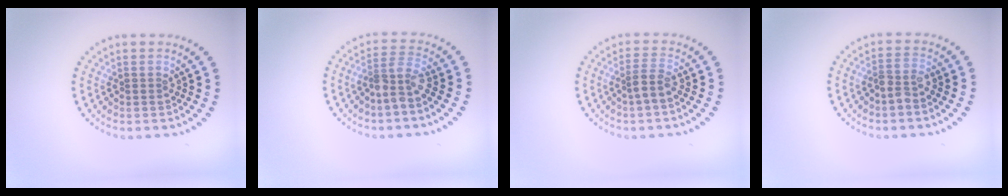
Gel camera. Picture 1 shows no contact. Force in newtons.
{"total": 2.6, "press": 1.9, "slide": 1.8}
{"total": 2.0, "press": 1.5, "slide": 1.4}
{"total": 1.8, "press": 1.6, "slide": 0.9}